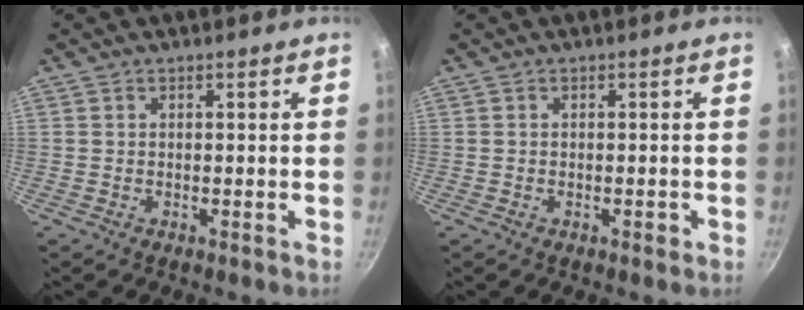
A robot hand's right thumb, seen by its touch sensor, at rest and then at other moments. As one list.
[{"total": 0.9, "force": [-0.4, 0.6, 0.6], "torque": [-0.006, 0.005, -0.006]}]